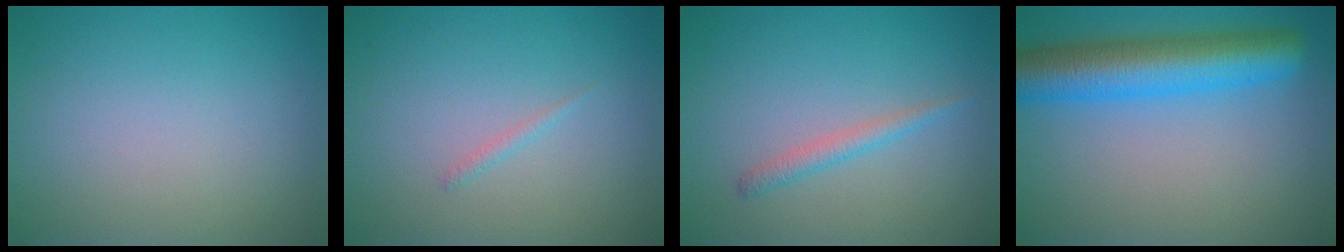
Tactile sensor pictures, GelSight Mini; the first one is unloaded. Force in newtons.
{"total": 0.6, "press": 0.6, "slide": 0.1}
{"total": 1.5, "press": 1.5, "slide": 0.0}
{"total": 7.8, "press": 7.8, "slide": 0.2}